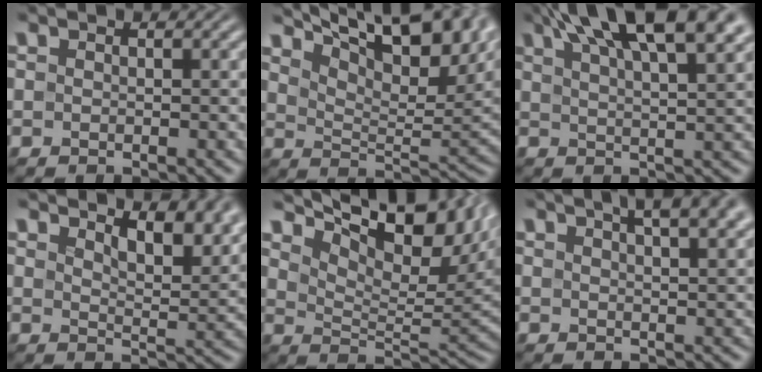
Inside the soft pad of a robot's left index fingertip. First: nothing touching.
{"total": 13.9, "force": [9.1, 4.7, 9.4], "torque": [-0.137, 0.026, 0.126]}
{"total": 11.8, "force": [7.7, 3.3, 8.3], "torque": [-0.099, 0.041, 0.094]}
{"total": 6.8, "force": [5.2, 2.3, 3.8], "torque": [-0.046, 0.005, 0.064]}
{"total": 10.8, "force": [6.9, 3.8, 7.4], "torque": [-0.112, 0.013, 0.116]}
{"total": 7.3, "force": [4.8, 2.9, 4.6], "torque": [-0.022, 0.041, 0.035]}